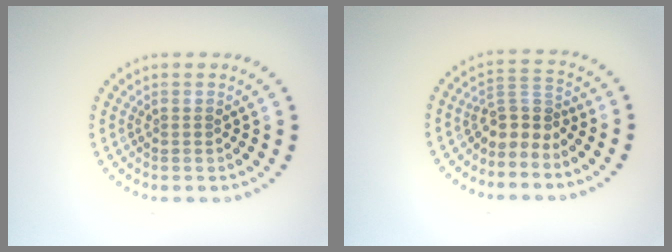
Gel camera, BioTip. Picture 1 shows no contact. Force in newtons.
{"total": 2.7, "press": 1.9, "slide": 2.0}